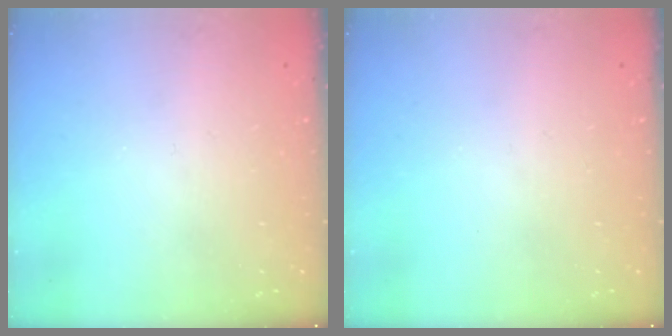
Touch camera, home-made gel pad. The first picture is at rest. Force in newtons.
{"total": 0.0}